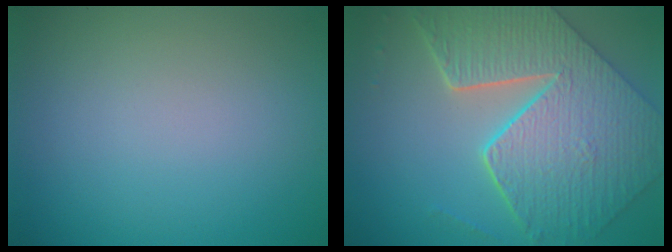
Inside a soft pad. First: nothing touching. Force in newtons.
{"total": 9.3, "press": 6.8, "slide": 6.3}